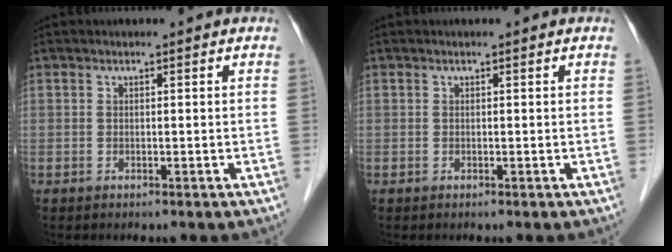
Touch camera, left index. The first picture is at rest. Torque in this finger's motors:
{"motor_torque": [0.00, 0.00, 0.00, 0.00]}